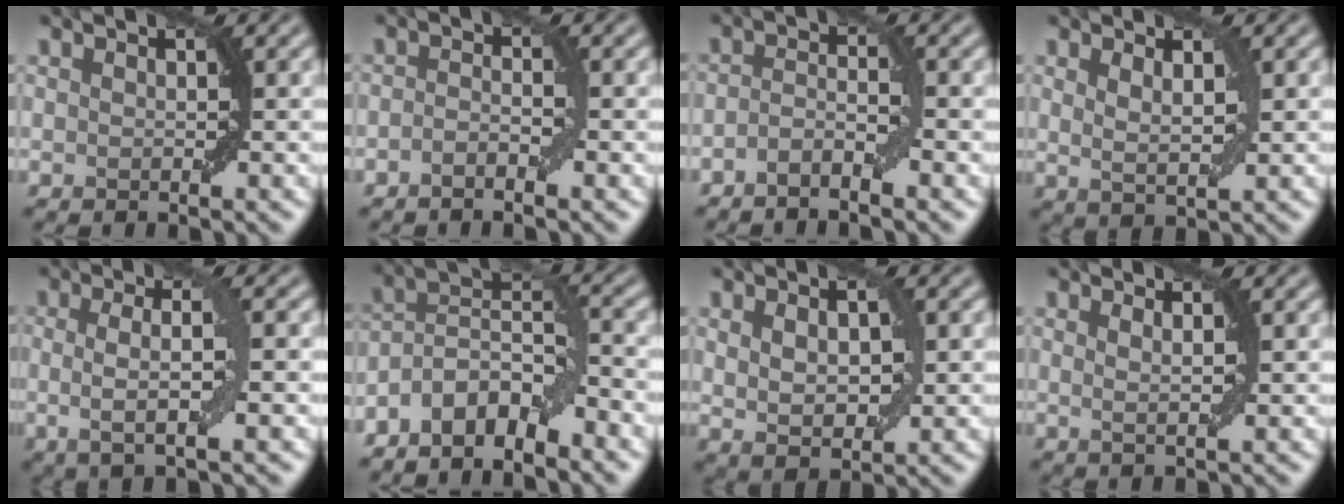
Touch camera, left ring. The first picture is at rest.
{"total": 1.4, "force": [-0.8, 0.3, 1.0], "torque": [-0.020, 0.003, -0.017]}
{"total": 2.0, "force": [-1.3, 0.3, 1.5], "torque": [-0.030, 0.005, -0.031]}
{"total": 1.9, "force": [1.0, 0.5, 1.6], "torque": [-0.027, -0.007, 0.021]}
{"total": 4.4, "force": [-0.2, 1.0, 4.2], "torque": [-0.076, -0.003, -0.003]}
{"total": 6.2, "force": [-4.3, 2.2, 3.9], "torque": [-0.062, 0.012, -0.084]}
{"total": 3.8, "force": [0.6, 2.0, 3.2], "torque": [-0.061, -0.001, 0.017]}
{"total": 1.5, "force": [0.7, 0.4, 1.3], "torque": [-0.017, -0.003, 0.006]}